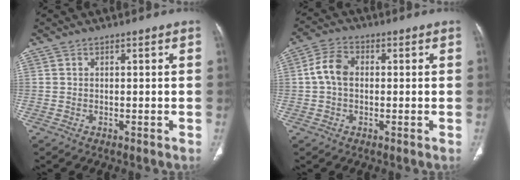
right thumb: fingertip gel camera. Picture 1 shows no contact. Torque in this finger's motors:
{"motor_torque": [-0.27, 0.30, 0.52, -0.53, 0.09]}